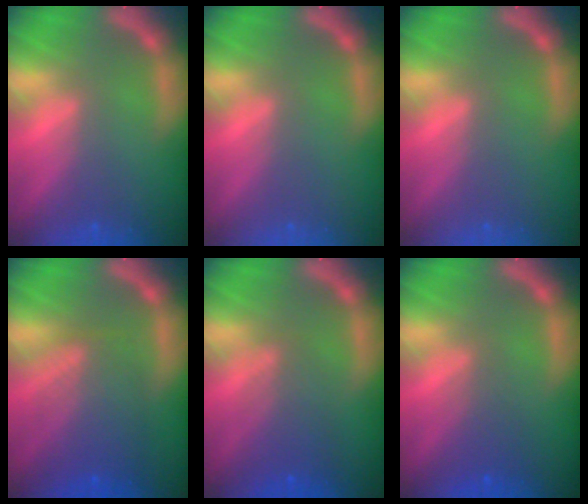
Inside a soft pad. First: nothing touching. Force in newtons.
{"total": 0.0}
{"total": 0.0}
{"total": 6.6}
{"total": 4.0}
{"total": 2.5}